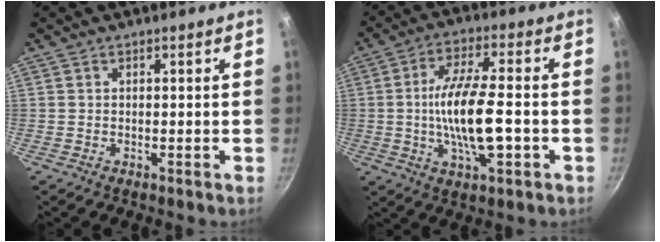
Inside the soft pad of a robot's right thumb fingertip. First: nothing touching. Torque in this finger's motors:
{"motor_torque": [1.83, 1.39, 2.31, -0.46, 0.76]}